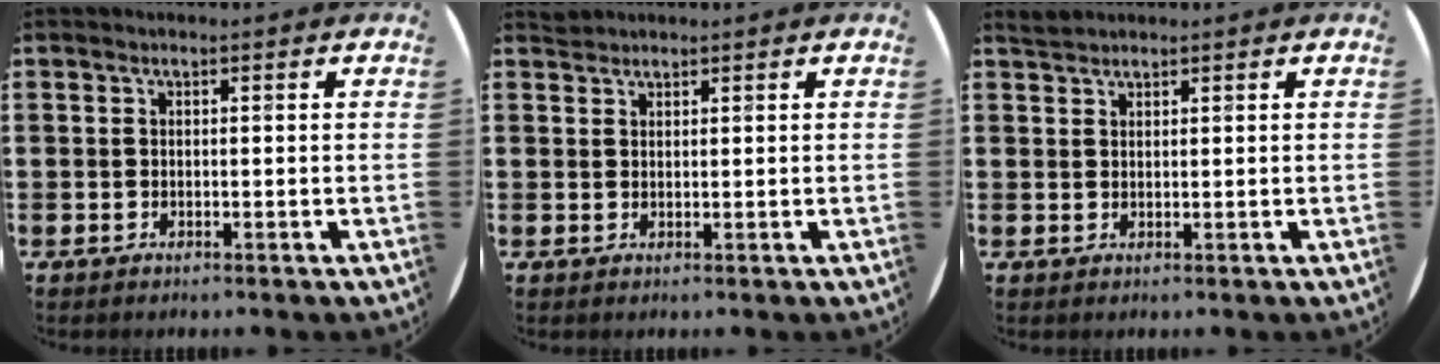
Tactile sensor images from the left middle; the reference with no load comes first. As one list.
[{"total": 1.1, "force": [1.1, 0.2, -0.2], "torque": [0.001, 0.002, 0.021]}, {"total": 1.3, "force": [1.2, 0.3, 0.0], "torque": [-0.003, 0.003, 0.025]}]